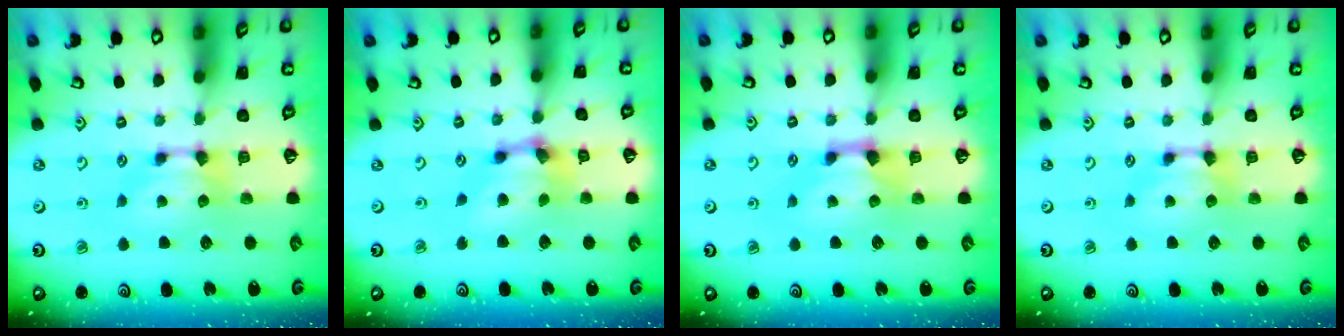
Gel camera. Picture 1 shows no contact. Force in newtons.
{"total": 5.5, "press": 5.0, "slide": 2.4}
{"total": 1.6, "press": 1.1, "slide": 1.1}
{"total": 0.0}